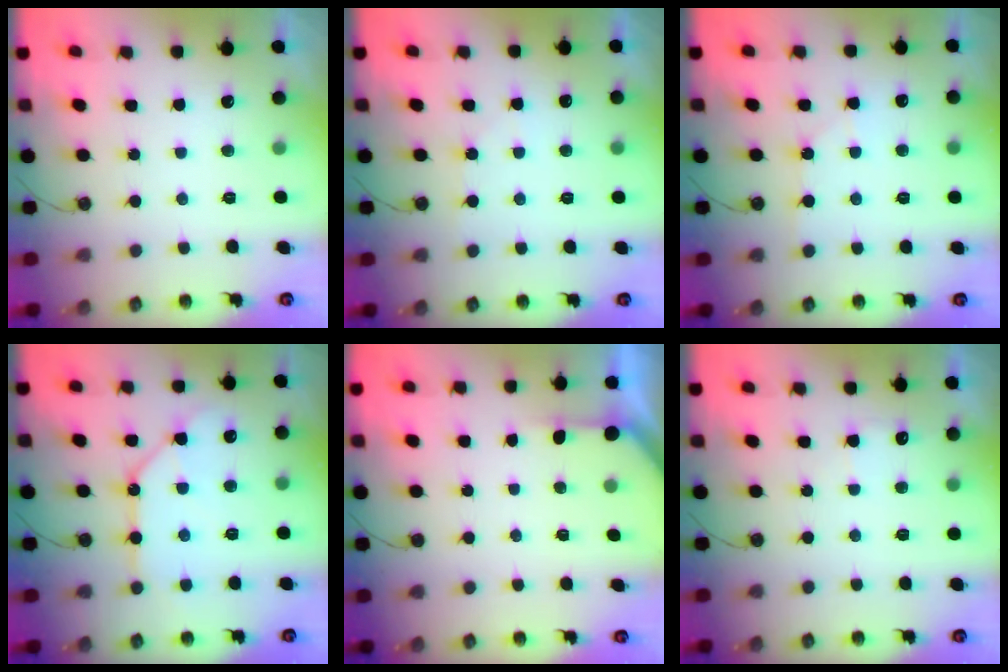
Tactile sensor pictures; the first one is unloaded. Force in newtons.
{"total": 3.9, "press": 3.9, "slide": 0.6}
{"total": 3.9, "press": 3.8, "slide": 0.6}
{"total": 9.2, "press": 9.2, "slide": 0.9}
{"total": 1.6, "press": 1.6, "slide": 0.2}
{"total": 3.9, "press": 3.9, "slide": 0.5}